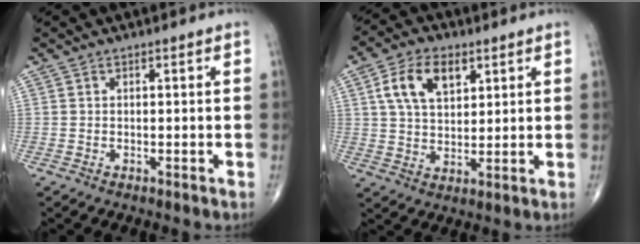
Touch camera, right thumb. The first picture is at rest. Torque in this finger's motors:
{"motor_torque": [-0.51, 0.64, 0.46, 0.25, 0.09]}